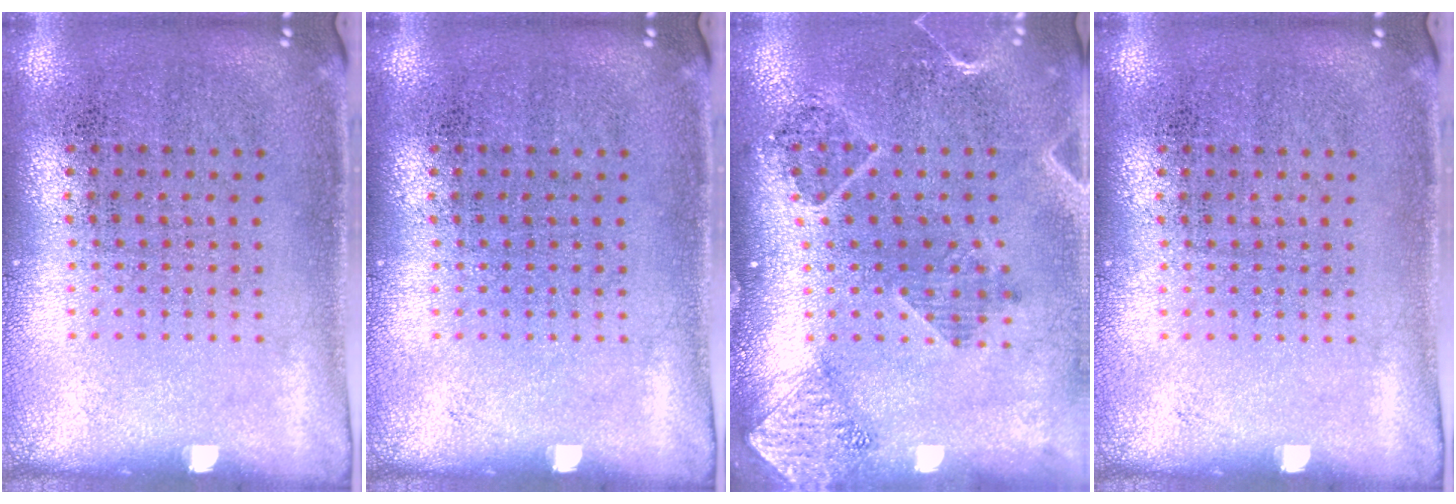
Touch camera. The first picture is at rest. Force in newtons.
{"total": 0.0}
{"total": 1.5, "press": 1.5, "slide": 0.3}
{"total": 0.0}